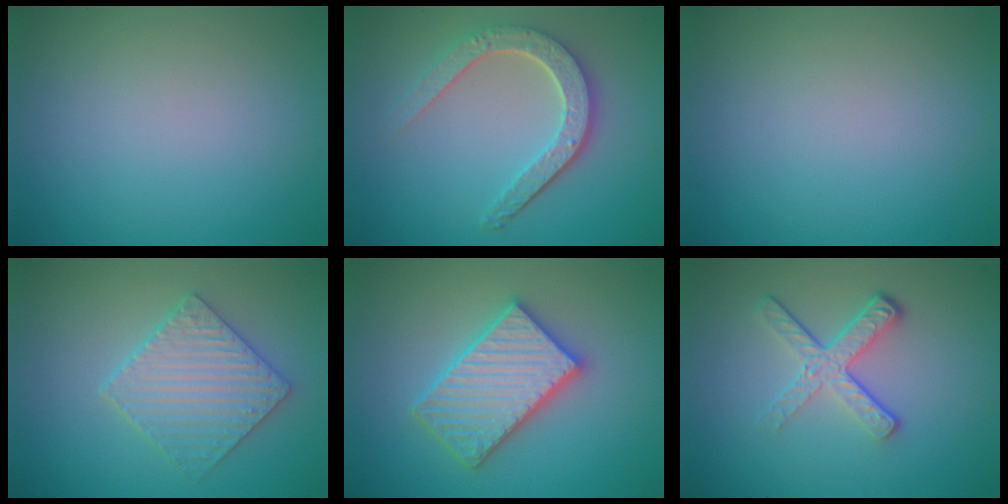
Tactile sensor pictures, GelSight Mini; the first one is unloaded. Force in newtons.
{"total": 4.7, "press": 3.7, "slide": 2.9}
{"total": 0.0}
{"total": 4.1, "press": 3.7, "slide": 1.7}
{"total": 5.5, "press": 5.5, "slide": 0.8}
{"total": 4.1, "press": 2.7, "slide": 3.0}